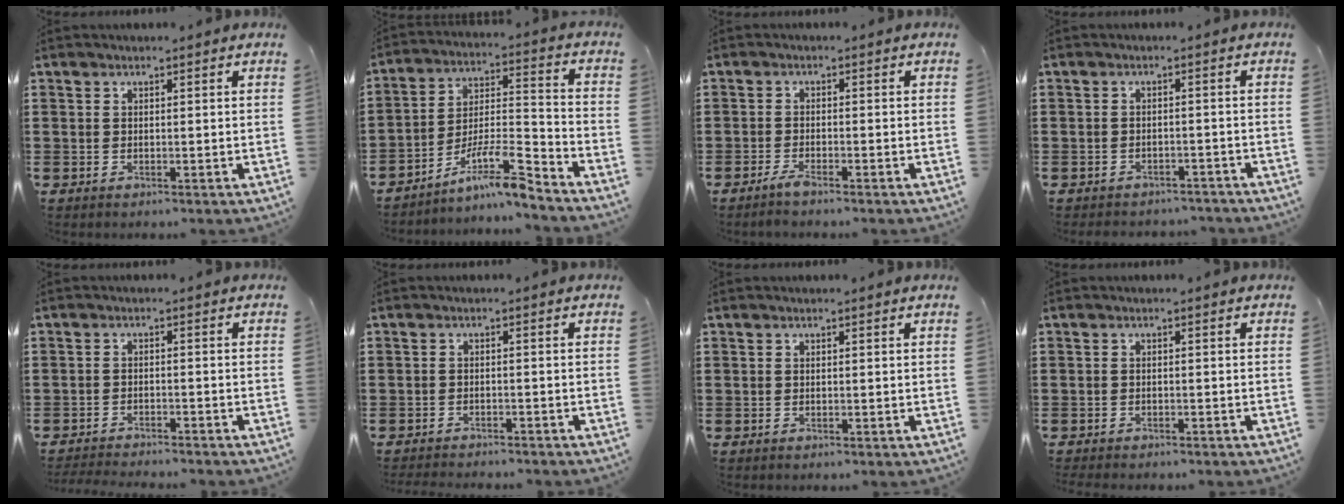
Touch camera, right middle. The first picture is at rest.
{"total": 9.8, "force": [-7.2, 1.3, 6.4], "torque": [-0.127, 0.000, -0.141]}
{"total": 2.0, "force": [-1.4, 0.2, 1.3], "torque": [-0.030, -0.003, -0.029]}
{"total": 2.2, "force": [-2.1, 0.5, -0.3], "torque": [-0.002, 0.003, -0.049]}
{"total": 2.5, "force": [-2.5, 0.1, 0.1], "torque": [-0.006, 0.000, -0.054]}
{"total": 1.8, "force": [-1.8, 0.1, -0.1], "torque": [-0.004, 0.002, -0.040]}
{"total": 0.0}
{"total": 1.0, "force": [-1.0, 0.2, 0.0], "torque": [-0.002, 0.003, -0.021]}